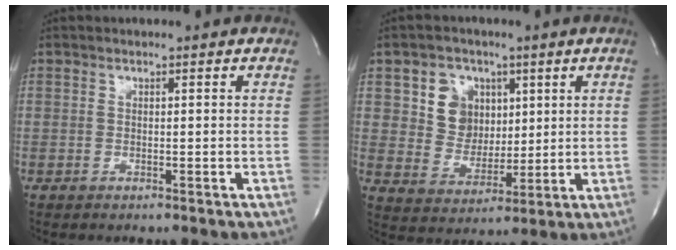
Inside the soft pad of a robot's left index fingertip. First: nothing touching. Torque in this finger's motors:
{"motor_torque": [-0.52, 0.27, -0.45, -0.21]}